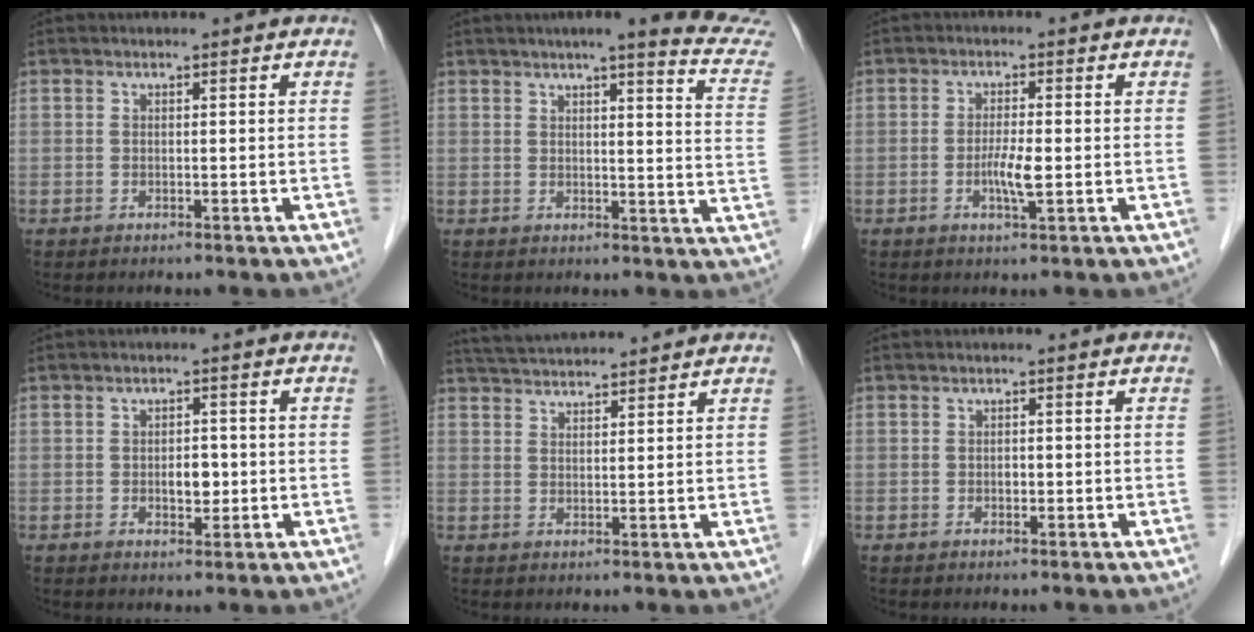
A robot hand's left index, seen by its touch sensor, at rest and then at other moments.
{"total": 16.1, "force": [14.6, -0.4, 6.7], "torque": [-0.076, -0.070, 0.149]}
{"total": 3.6, "force": [-1.0, 0.3, 3.4], "torque": [-0.069, -0.009, -0.018]}
{"total": 2.8, "force": [-0.6, 1.6, 2.2], "torque": [-0.033, -0.002, -0.006]}
{"total": 8.3, "force": [8.0, -0.1, 2.4], "torque": [-0.049, 0.032, 0.127]}
{"total": 0.7, "force": [-0.3, 0.4, 0.4], "torque": [-0.008, -0.002, -0.007]}